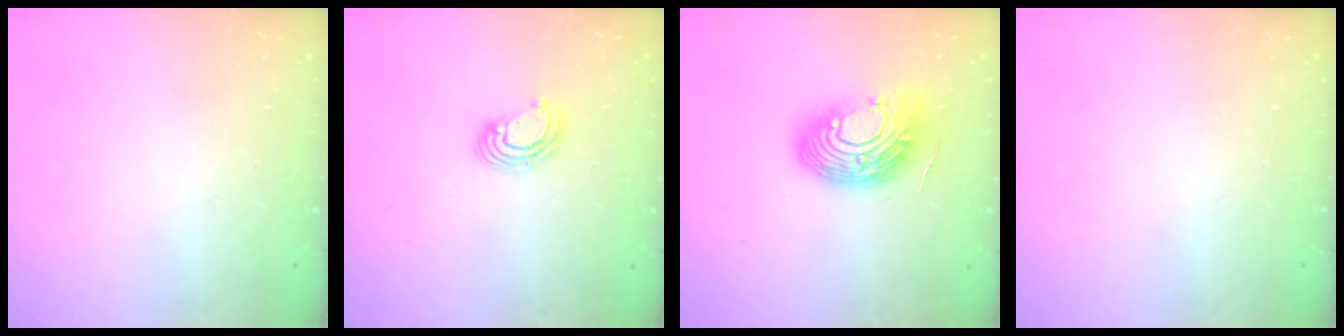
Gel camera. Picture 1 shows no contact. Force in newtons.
{"total": 5.7, "press": 5.7, "slide": 0.2}
{"total": 15.1, "press": 15.0, "slide": 1.9}
{"total": 0.0}